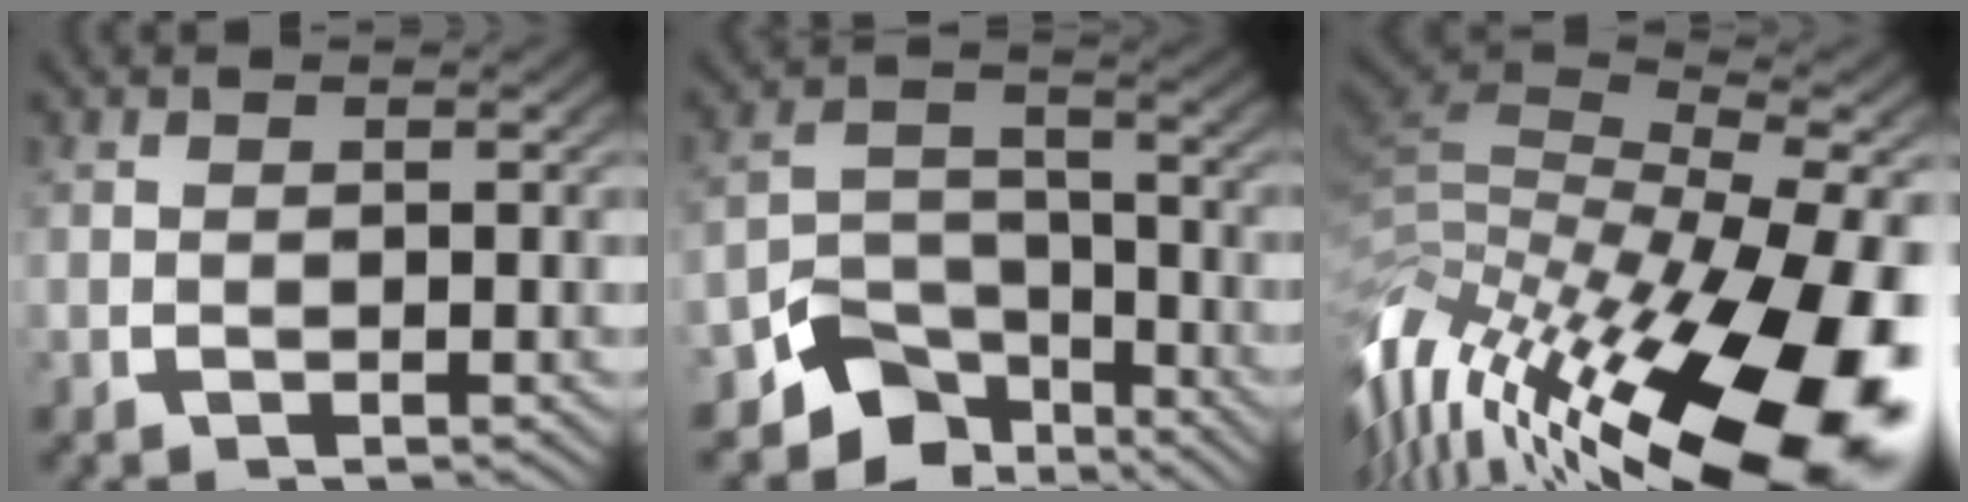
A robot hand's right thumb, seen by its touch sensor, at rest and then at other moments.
{"total": 7.8, "force": [-4.7, 5.1, 3.6], "torque": [-0.057, -0.019, -0.076]}
{"total": 18.3, "force": [-2.1, 10.9, 14.5], "torque": [-0.268, -0.041, -0.014]}